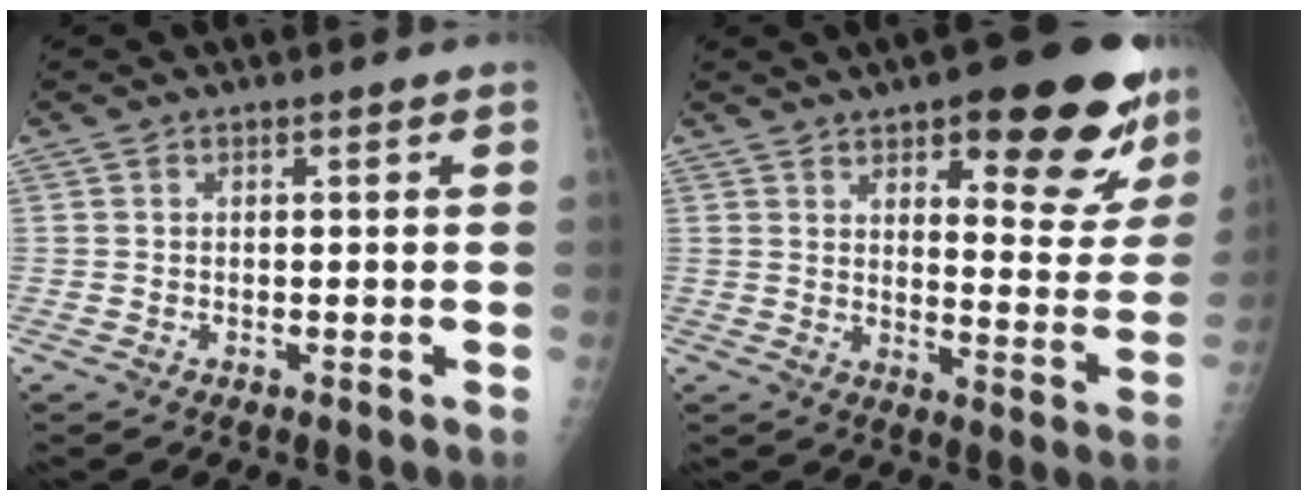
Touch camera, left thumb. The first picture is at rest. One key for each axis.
{"total": 20.8, "fx": 12.5, "fy": 7.5, "fz": 14.8, "tx": -0.133, "ty": -0.062, "tz": 0.164}